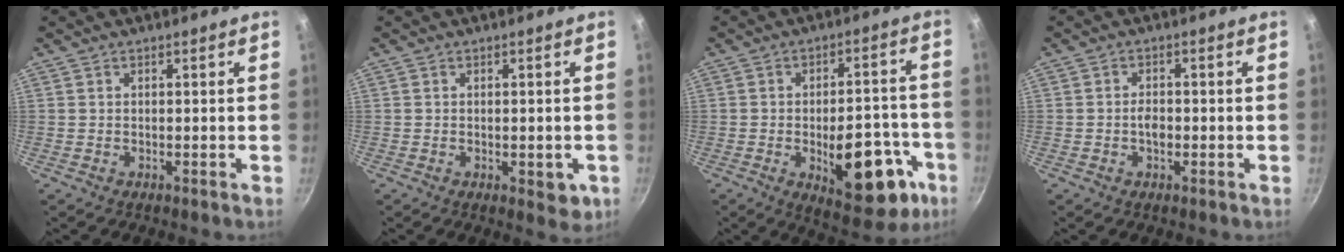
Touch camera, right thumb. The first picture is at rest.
{"total": 4.6, "force": [-1.2, 2.2, 3.8], "torque": [-0.043, -0.006, -0.013]}
{"total": 18.7, "force": [-6.5, 8.8, 15.1], "torque": [-0.151, 0.027, -0.076]}
{"total": 2.6, "force": [-0.6, 1.6, 1.9], "torque": [-0.025, 0.010, -0.011]}